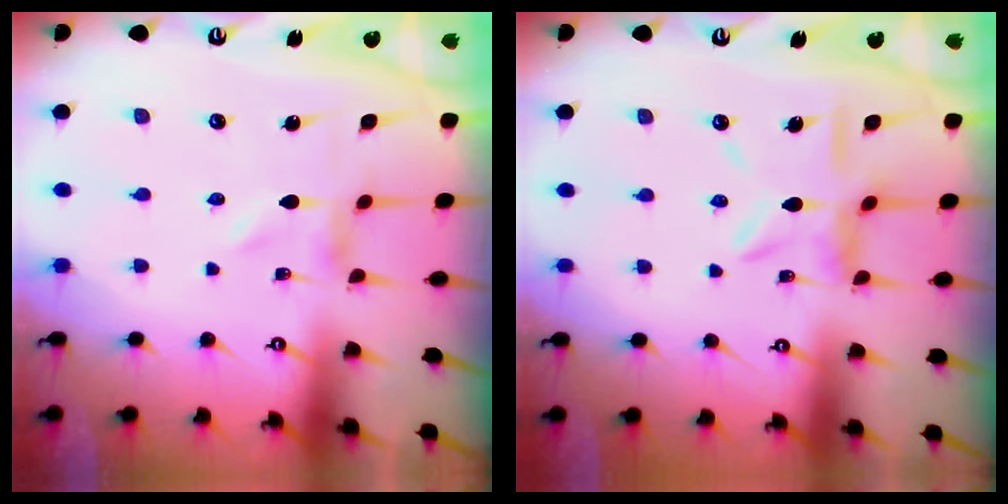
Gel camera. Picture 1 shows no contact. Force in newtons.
{"total": 9.9, "press": 9.8, "slide": 0.9}